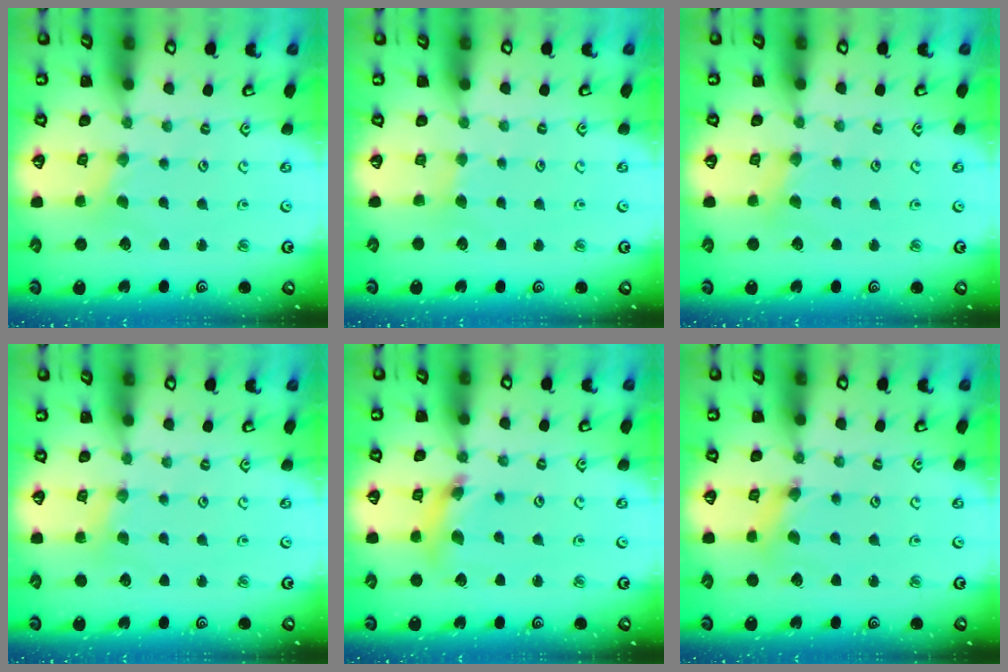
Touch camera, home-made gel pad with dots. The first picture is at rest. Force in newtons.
{"total": 2.0, "press": 2.0, "slide": 0.4}
{"total": 2.0, "press": 2.0, "slide": 0.4}
{"total": 2.7, "press": 2.6, "slide": 0.4}
{"total": 8.2, "press": 8.1, "slide": 0.8}
{"total": 1.9, "press": 1.9, "slide": 0.2}